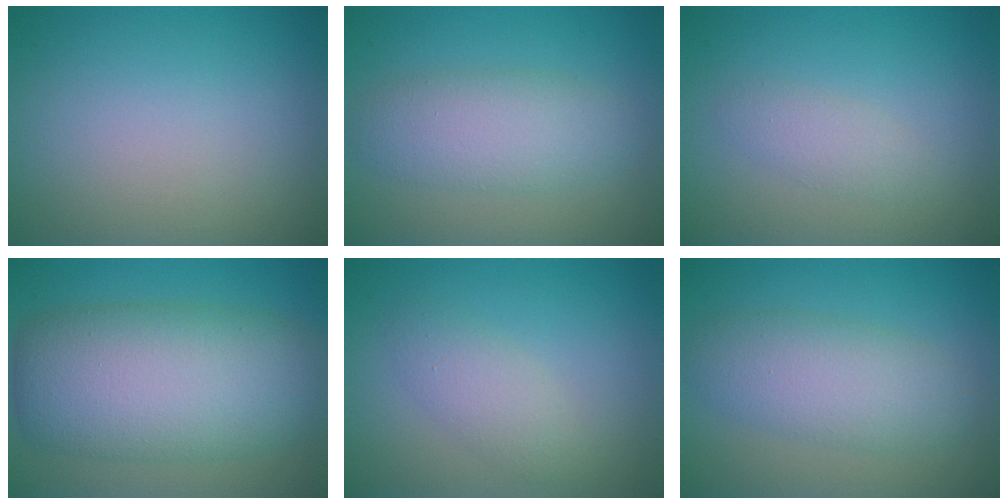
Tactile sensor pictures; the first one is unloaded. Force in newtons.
{"total": 4.3, "press": 4.3, "slide": 0.4}
{"total": 1.6, "press": 1.6, "slide": 0.0}
{"total": 11.0, "press": 11.0, "slide": 0.4}
{"total": 2.3, "press": 2.3, "slide": 0.2}
{"total": 4.8, "press": 4.8, "slide": 0.1}